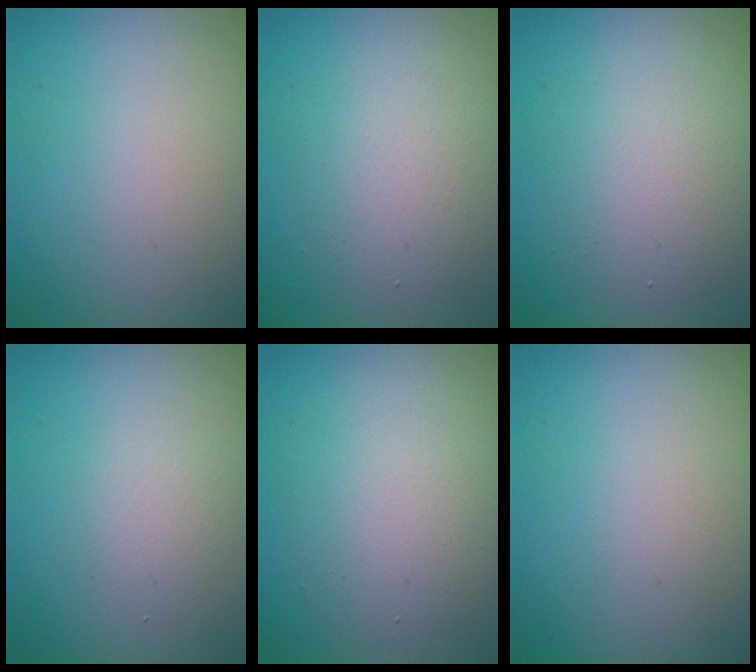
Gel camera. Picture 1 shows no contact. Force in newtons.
{"total": 3.9, "press": 3.9, "slide": 0.2}
{"total": 5.5, "press": 5.5, "slide": 0.4}
{"total": 1.6, "press": 1.6, "slide": 0.2}
{"total": 5.3, "press": 5.3, "slide": 0.3}
{"total": 0.0}